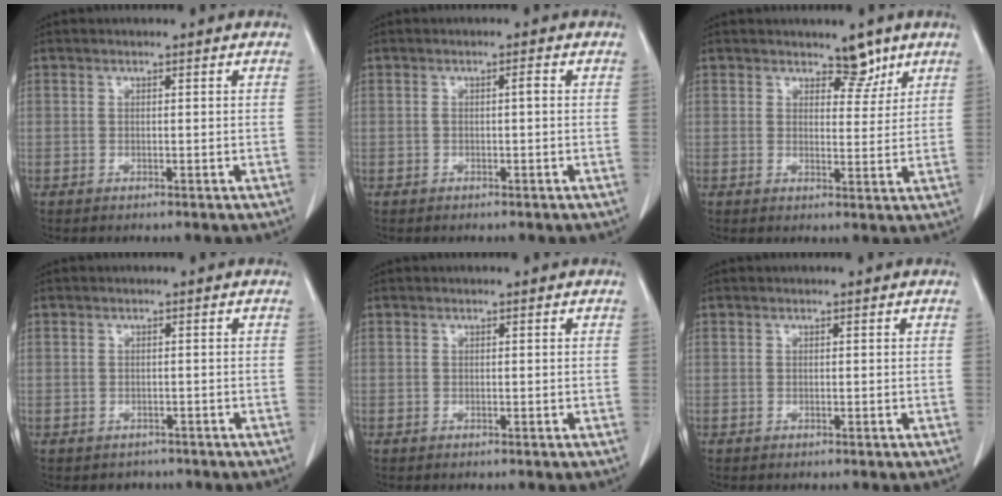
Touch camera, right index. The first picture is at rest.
{"total": 1.0, "force": [-0.1, 0.2, 1.0], "torque": [-0.016, 0.002, 0.000]}
{"total": 3.7, "force": [2.8, 1.7, 1.6], "torque": [-0.010, -0.005, 0.041]}
{"total": 2.1, "force": [-1.3, 1.6, -0.2], "torque": [-0.006, 0.004, -0.022]}
{"total": 0.0}
{"total": 0.0}